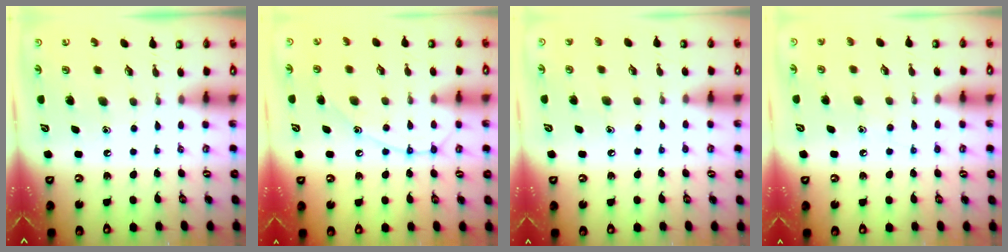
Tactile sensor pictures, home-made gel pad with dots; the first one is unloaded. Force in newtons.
{"total": 10.5, "press": 10.5, "slide": 0.8}
{"total": 5.0, "press": 5.0, "slide": 0.5}
{"total": 8.3, "press": 8.2, "slide": 0.9}